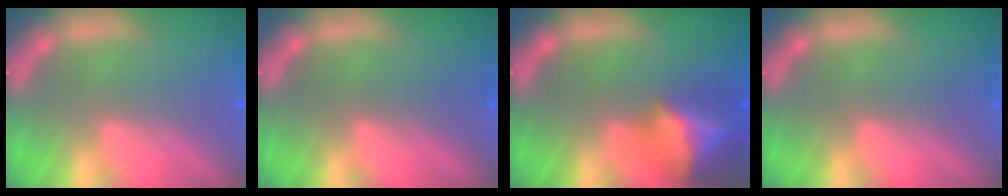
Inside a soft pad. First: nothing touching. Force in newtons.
{"total": 0.0}
{"total": 7.5}
{"total": 0.0}